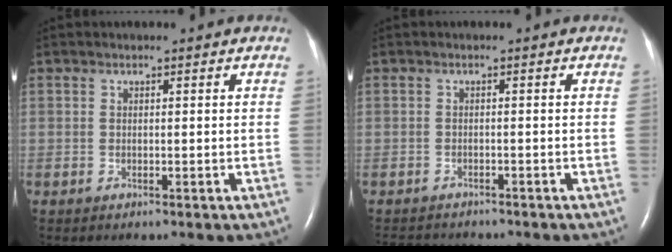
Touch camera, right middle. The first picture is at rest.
{"total": 5.4, "force": [-5.0, 1.6, 1.4], "torque": [-0.020, -0.005, -0.069]}